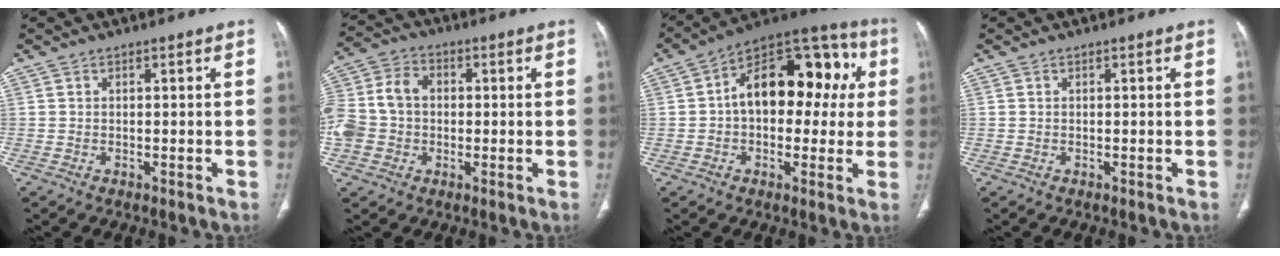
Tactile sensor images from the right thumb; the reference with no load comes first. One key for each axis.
{"total": 12.7, "fx": -0.3, "fy": 10.4, "fz": 7.3, "tx": -0.156, "ty": 0.034, "tz": -0.009}
{"total": 19.6, "fx": 2.7, "fy": 11.9, "fz": 15.4, "tx": -0.176, "ty": 0.051, "tz": 0.028}
{"total": 0.0}